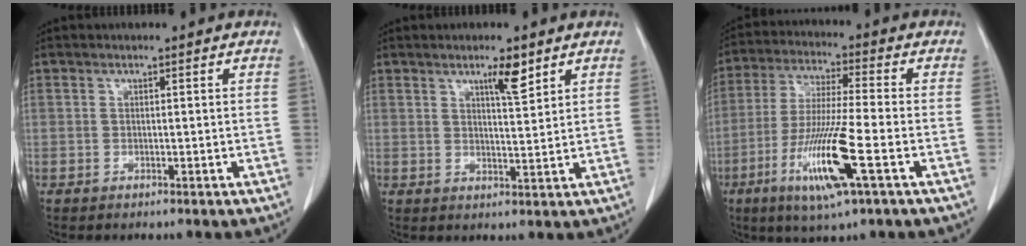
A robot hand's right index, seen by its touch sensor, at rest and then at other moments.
{"total": 4.1, "force": [2.7, 0.5, 3.0], "torque": [-0.050, -0.002, 0.046]}
{"total": 13.4, "force": [-5.1, 0.2, 12.4], "torque": [-0.251, -0.026, -0.097]}